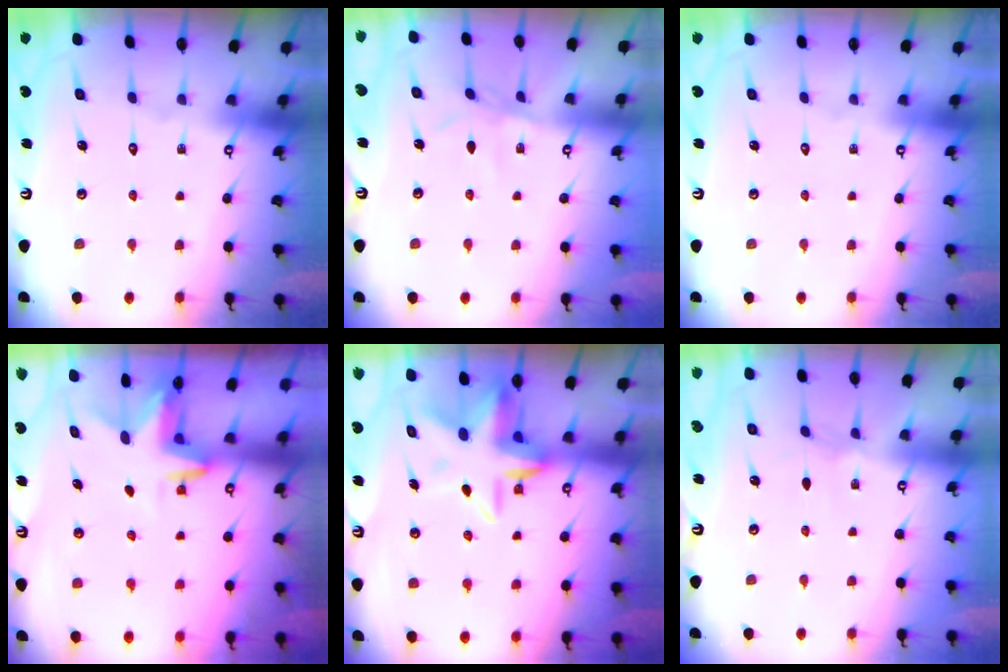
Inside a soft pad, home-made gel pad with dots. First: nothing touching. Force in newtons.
{"total": 3.1, "press": 3.1, "slide": 0.4}
{"total": 0.0}
{"total": 2.7, "press": 2.7, "slide": 0.2}
{"total": 10.1, "press": 9.8, "slide": 2.4}
{"total": 0.7, "press": 0.6, "slide": 0.3}